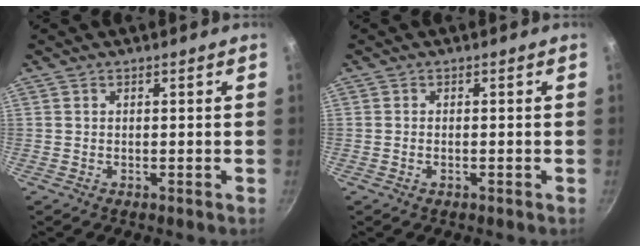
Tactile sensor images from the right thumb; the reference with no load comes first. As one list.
[{"total": 0.8, "force": [-0.4, 0.3, 0.6], "torque": [-0.018, 0.005, -0.009]}]